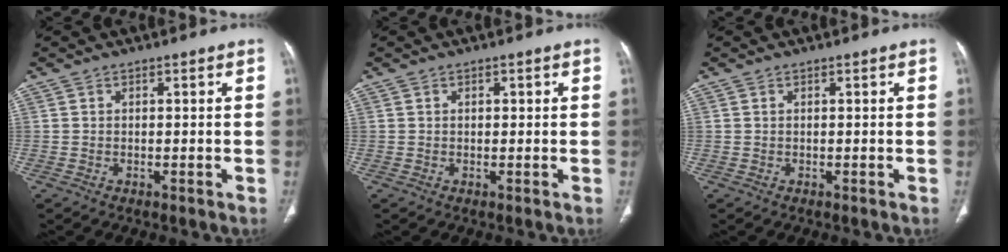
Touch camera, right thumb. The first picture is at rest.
{"total": 0.8, "force": [0.3, 0.5, 0.5], "torque": [-0.005, 0.000, 0.004]}
{"total": 0.0}